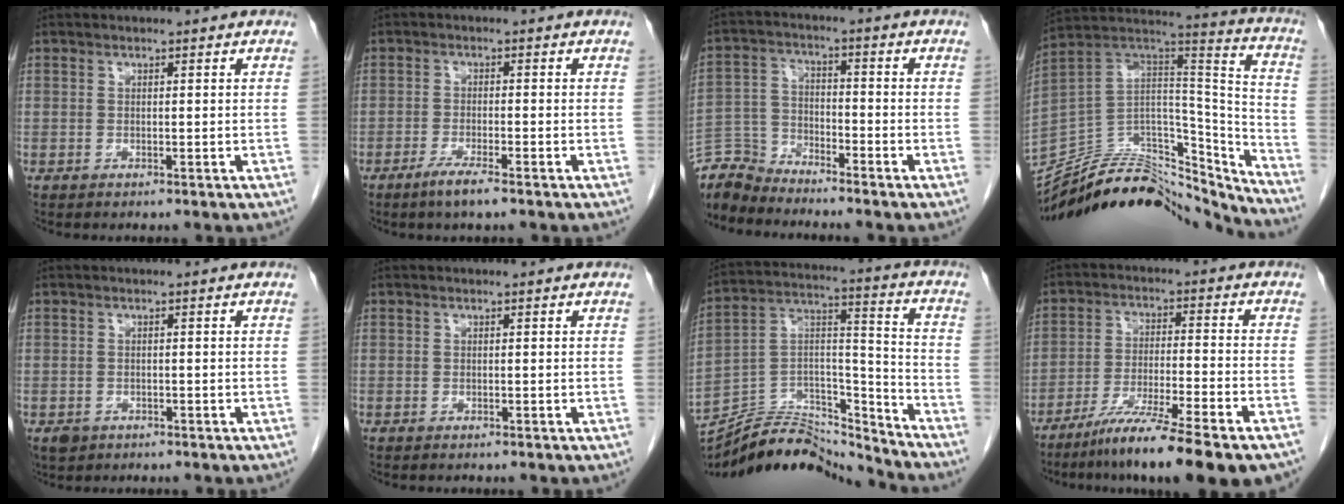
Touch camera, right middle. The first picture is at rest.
{"total": 3.6, "force": [-2.5, 0.2, 2.6], "torque": [-0.054, -0.006, -0.046]}
{"total": 6.5, "force": [-6.4, 0.8, -0.7], "torque": [0.012, 0.005, -0.127]}
{"total": 29.6, "force": [-27.0, 7.8, 9.3], "torque": [-0.147, 0.027, -0.412]}
{"total": 2.2, "force": [-1.3, 1.7, 0.5], "torque": [-0.014, 0.002, -0.016]}
{"total": 0.0}
{"total": 19.5, "force": [-18.8, 2.8, 4.1], "torque": [-0.077, 0.034, -0.315]}
{"total": 15.3, "force": [-11.8, 0.4, 9.8], "torque": [-0.145, -0.034, -0.187]}